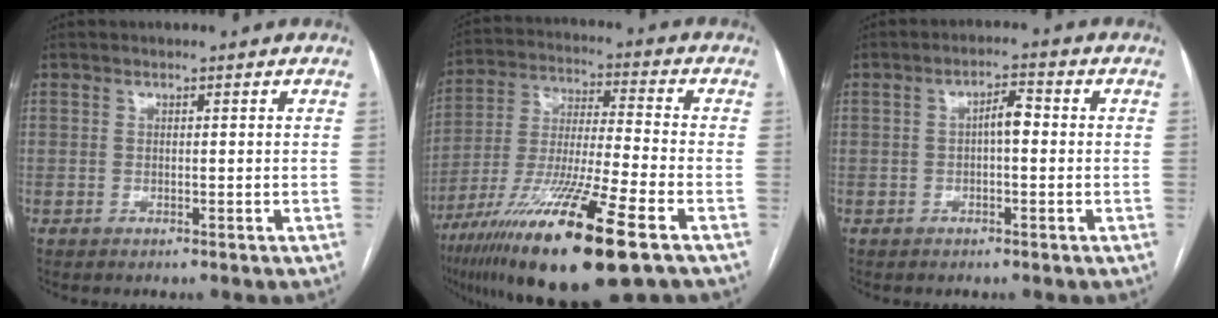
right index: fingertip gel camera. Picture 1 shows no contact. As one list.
[{"total": 20.8, "force": [-11.7, 1.0, 17.2], "torque": [-0.321, -0.052, -0.209]}, {"total": 3.1, "force": [-0.1, 0.9, 2.9], "torque": [-0.046, 0.012, -0.002]}]